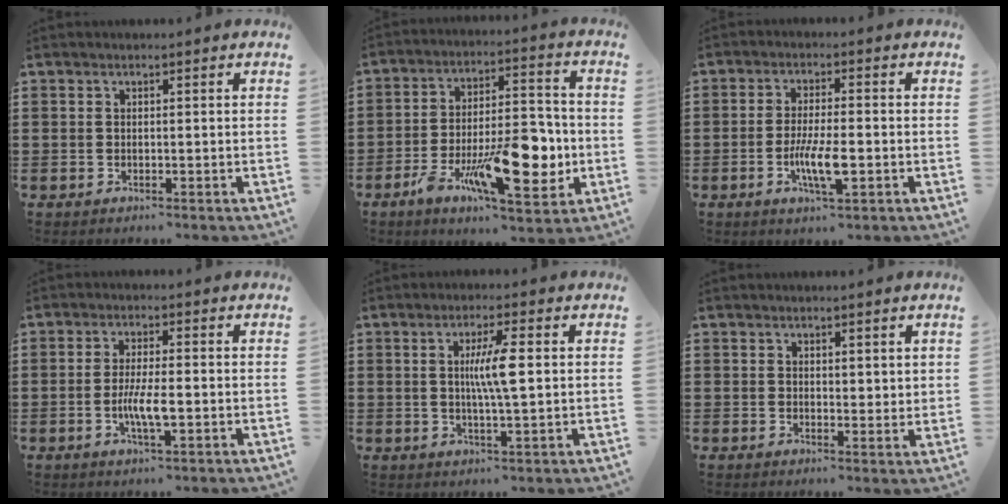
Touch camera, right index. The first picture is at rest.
{"total": 16.6, "force": [-5.9, 6.3, 14.1], "torque": [-0.239, 0.002, -0.093]}
{"total": 6.4, "force": [-1.9, 1.5, 5.9], "torque": [-0.118, -0.010, -0.035]}
{"total": 5.1, "force": [-1.2, 1.0, 4.8], "torque": [-0.096, -0.006, -0.026]}
{"total": 5.8, "force": [0.8, 0.6, 5.7], "torque": [-0.106, -0.003, 0.009]}
{"total": 1.7, "force": [1.5, 0.8, 0.3], "torque": [0.000, 0.002, 0.027]}